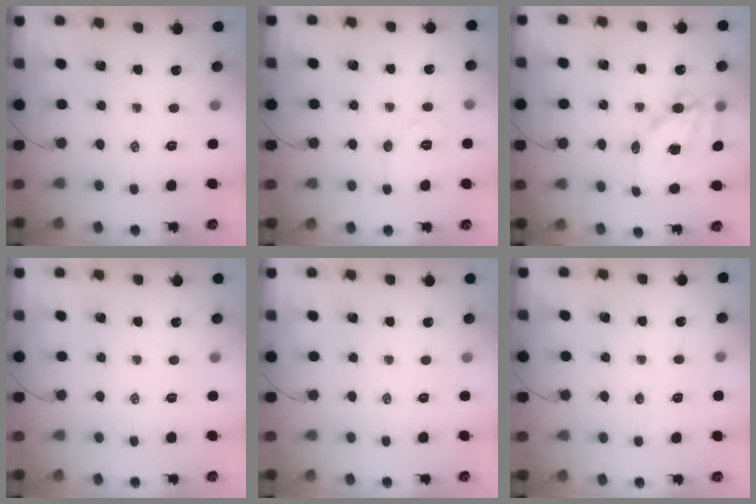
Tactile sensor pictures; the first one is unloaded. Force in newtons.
{"total": 5.7, "press": 5.6, "slide": 1.1}
{"total": 14.2, "press": 13.8, "slide": 3.3}
{"total": 0.0}
{"total": 0.0}
{"total": 3.1, "press": 2.9, "slide": 1.0}